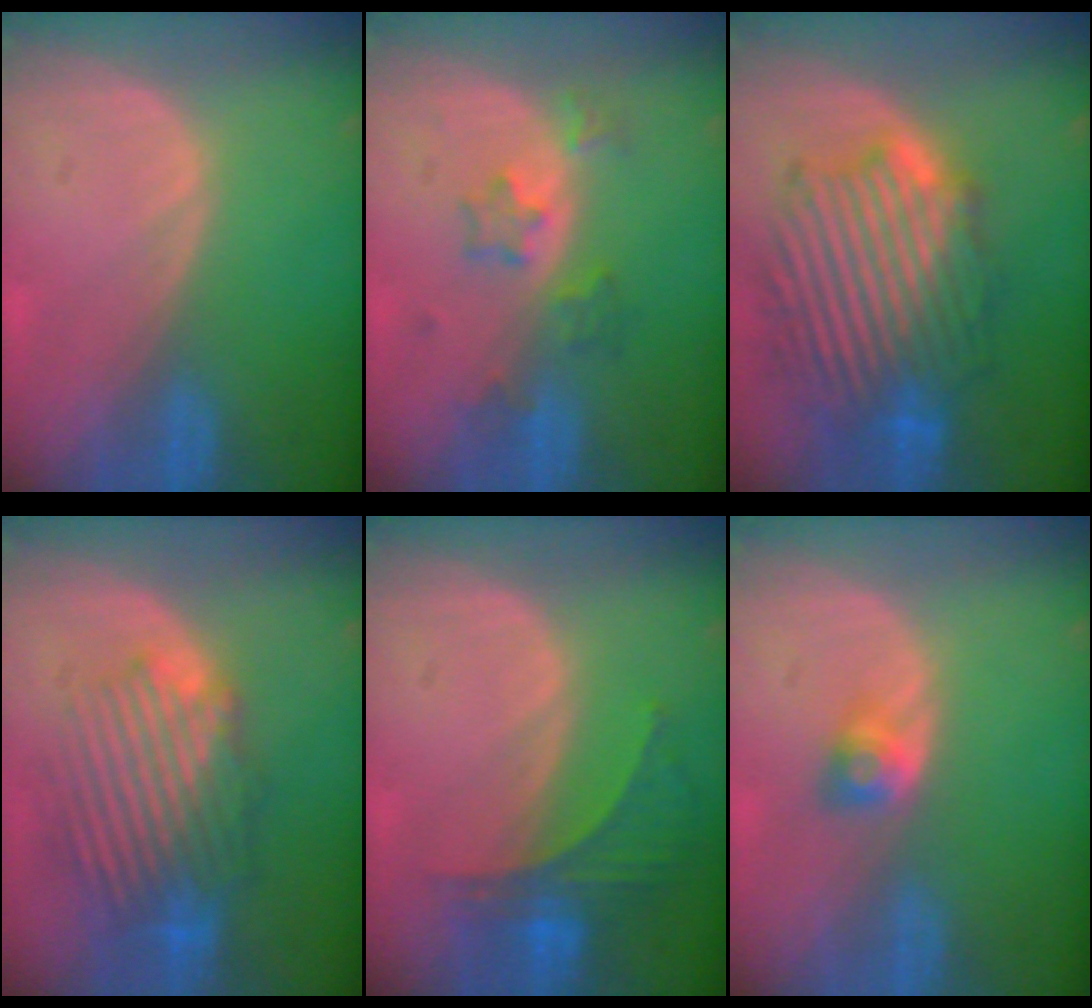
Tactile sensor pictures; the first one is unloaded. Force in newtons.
{"total": 4.5, "press": 4.2, "slide": 1.5}
{"total": 13.2, "press": 13.2, "slide": 1.1}
{"total": 9.8, "press": 9.1, "slide": 3.5}
{"total": 6.1, "press": 5.7, "slide": 2.1}
{"total": 2.7, "press": 2.4, "slide": 1.3}